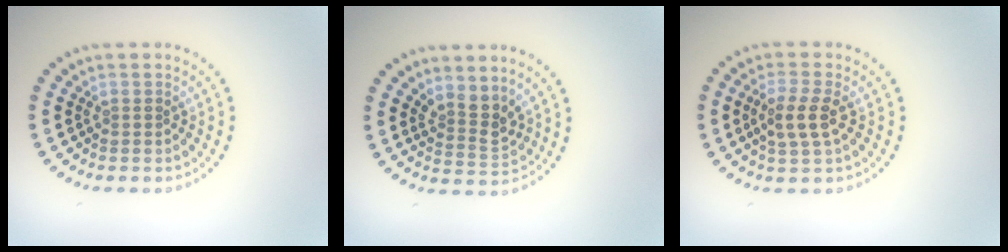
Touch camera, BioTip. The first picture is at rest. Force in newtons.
{"total": 2.6, "press": 1.9, "slide": 1.7}
{"total": 2.8, "press": 2.6, "slide": 0.9}